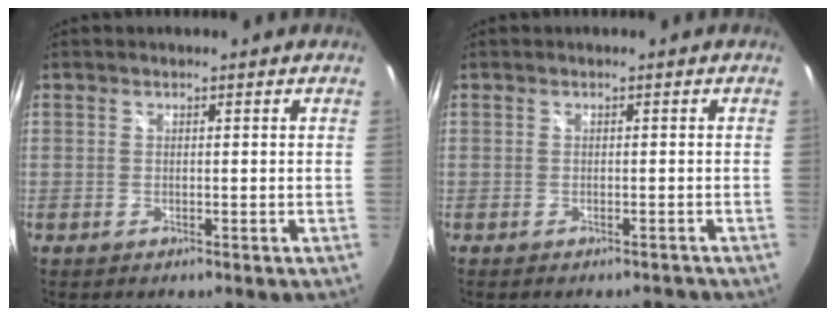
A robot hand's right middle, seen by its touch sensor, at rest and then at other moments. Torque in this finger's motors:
{"motor_torque": [0.01, 0.01, -0.06, 0.01]}